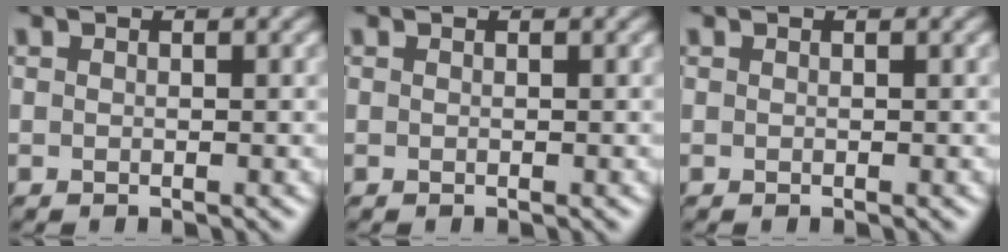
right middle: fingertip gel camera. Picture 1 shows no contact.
{"total": 0.0}
{"total": 0.0}